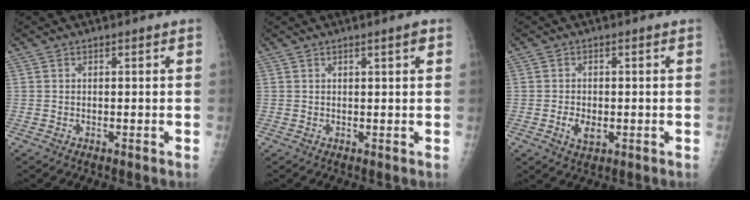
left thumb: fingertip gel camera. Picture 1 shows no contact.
{"total": 2.0, "force": [1.0, 0.2, 1.7], "torque": [-0.024, -0.001, 0.014]}
{"total": 3.7, "force": [-0.9, 2.4, 2.7], "torque": [-0.043, -0.001, -0.010]}